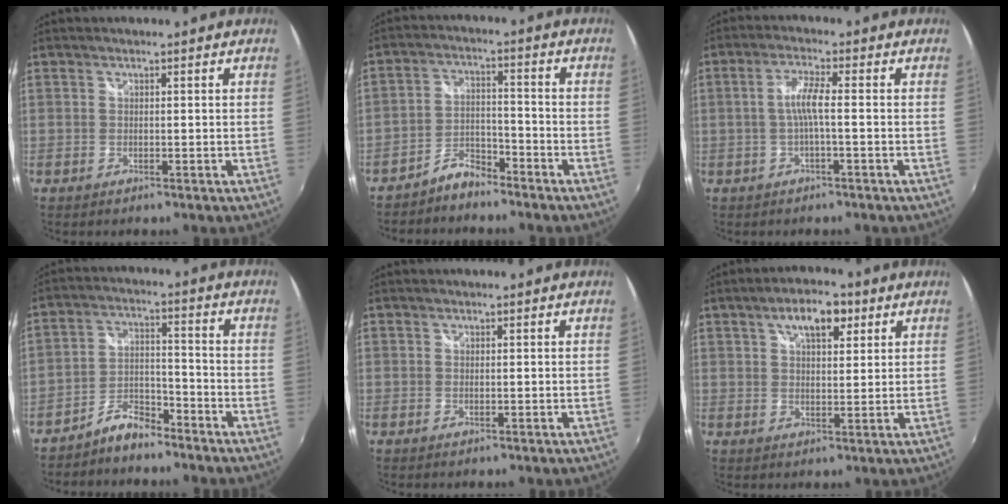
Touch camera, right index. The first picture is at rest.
{"total": 5.1, "force": [-4.6, 1.9, 1.3], "torque": [-0.034, 0.016, -0.081]}
{"total": 4.0, "force": [-0.8, -0.1, 3.9], "torque": [-0.082, 0.004, -0.014]}
{"total": 6.0, "force": [-5.2, 2.2, 2.0], "torque": [-0.050, 0.019, -0.094]}
{"total": 0.0}
{"total": 7.4, "force": [3.7, 3.3, 5.4], "torque": [-0.088, 0.019, 0.061]}